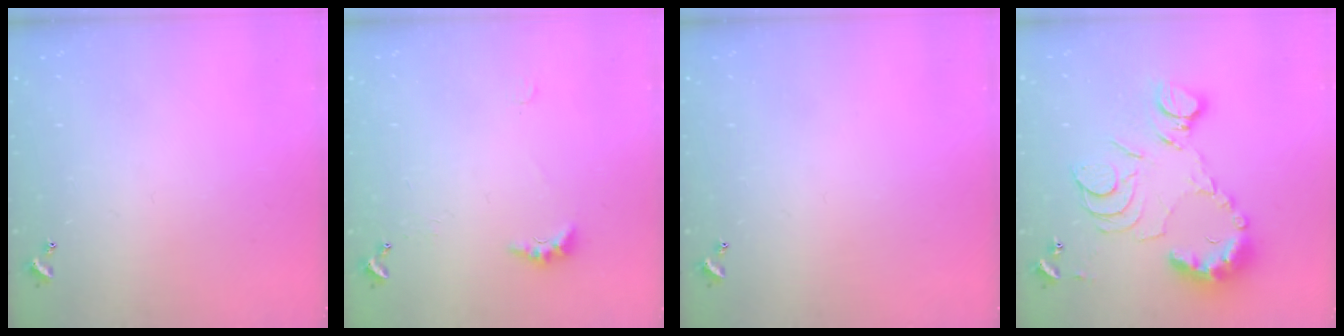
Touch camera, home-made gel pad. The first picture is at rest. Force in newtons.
{"total": 2.7, "press": 2.6, "slide": 0.6}
{"total": 0.0}
{"total": 14.2, "press": 14.2, "slide": 1.3}